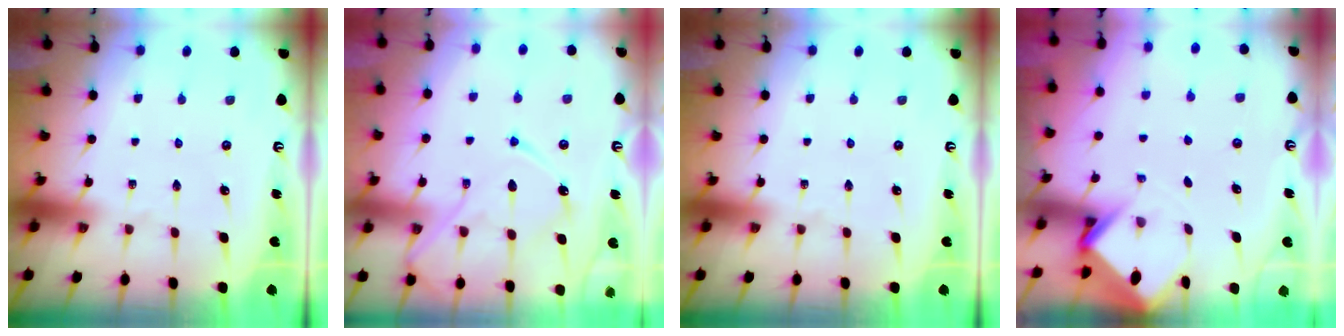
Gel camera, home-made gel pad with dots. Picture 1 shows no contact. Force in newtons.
{"total": 13.4, "press": 13.4, "slide": 1.0}
{"total": 0.0}
{"total": 2.9, "press": 2.9, "slide": 0.2}